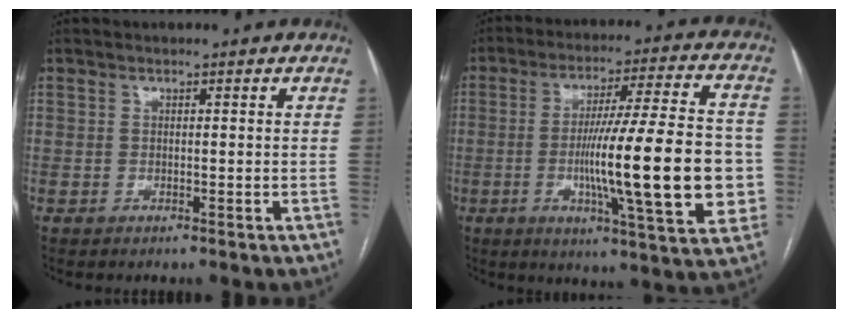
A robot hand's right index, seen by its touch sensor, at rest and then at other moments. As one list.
[{"total": 20.9, "force": [-3.1, 2.0, 20.5], "torque": [-0.285, 0.007, -0.039]}]